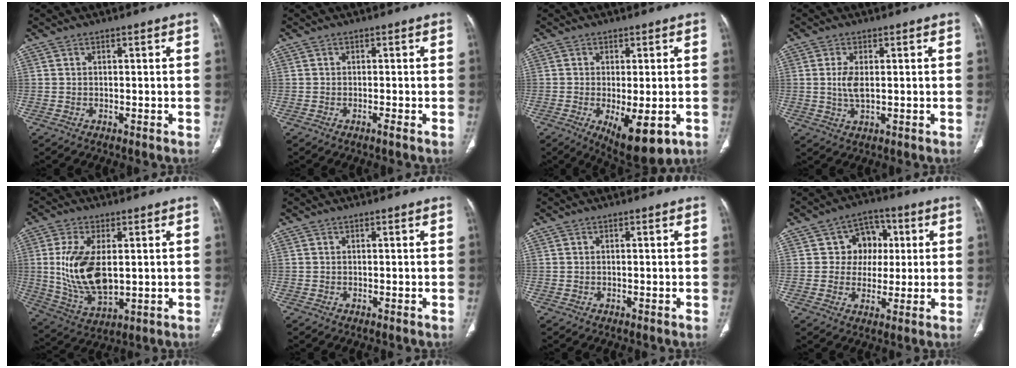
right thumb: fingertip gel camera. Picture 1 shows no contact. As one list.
[{"total": 0.7, "force": [-0.5, -0.2, 0.4], "torque": [-0.013, -0.002, -0.012]}, {"total": 10.5, "force": [-3.6, 4.1, 9.0], "torque": [-0.130, -0.015, -0.043]}, {"total": 4.0, "force": [0.4, 1.9, 3.6], "torque": [-0.079, -0.006, 0.011]}, {"total": 14.2, "force": [1.2, 7.4, 12.1], "torque": [-0.239, -0.016, 0.036]}, {"total": 0.0}, {"total": 0.0}, {"total": 8.6, "force": [1.6, 7.5, 3.7], "torque": [-0.001, 0.006, 0.020]}]